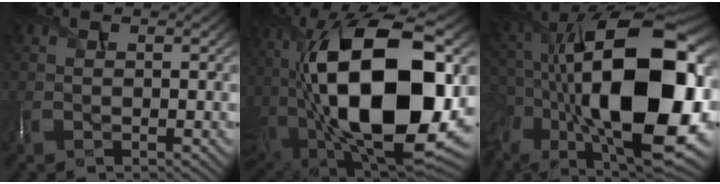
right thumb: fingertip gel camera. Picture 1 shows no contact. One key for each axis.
{"total": 21.0, "fx": 0.8, "fy": 11.5, "fz": 17.6, "tx": -0.349, "ty": -0.010, "tz": 0.021}
{"total": 22.0, "fx": -4.0, "fy": 10.7, "fz": 18.8, "tx": -0.354, "ty": -0.018, "tz": -0.054}